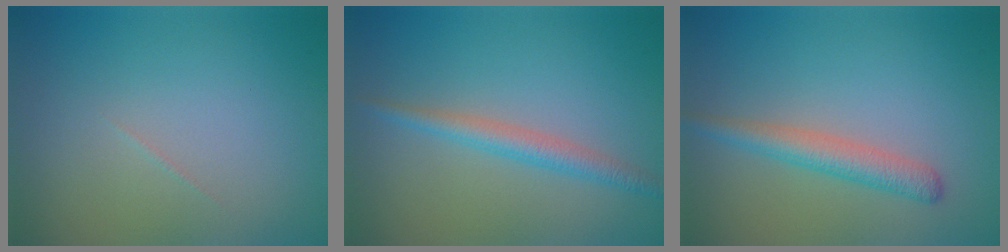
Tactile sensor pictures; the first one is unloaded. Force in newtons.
{"total": 2.5, "press": 2.5, "slide": 0.1}
{"total": 2.8, "press": 2.7, "slide": 0.2}